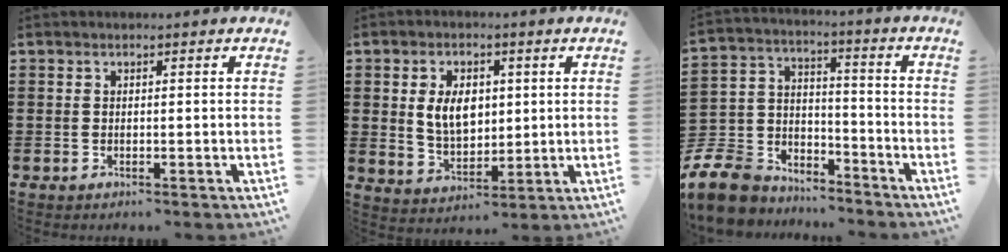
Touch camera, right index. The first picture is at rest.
{"total": 6.6, "force": [1.2, 4.2, 4.9], "torque": [-0.096, 0.004, 0.016]}
{"total": 9.2, "force": [-7.9, 4.3, 1.9], "torque": [-0.074, 0.013, -0.160]}